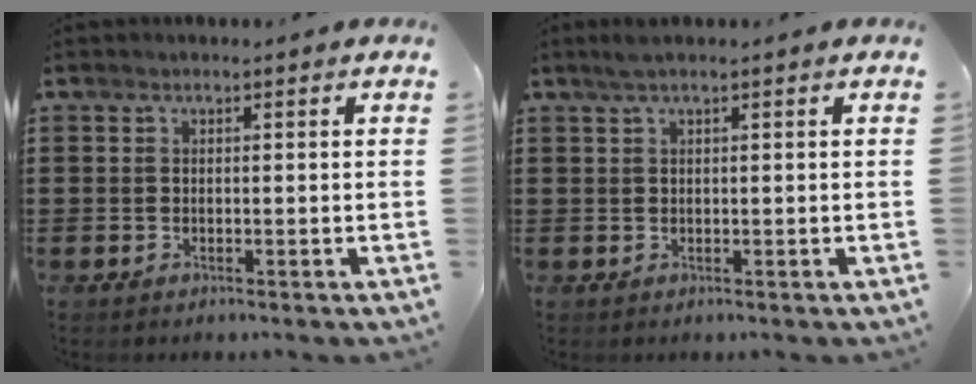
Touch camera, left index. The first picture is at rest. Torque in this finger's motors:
{"motor_torque": [0.63, -0.62, 0.12, 0.05]}